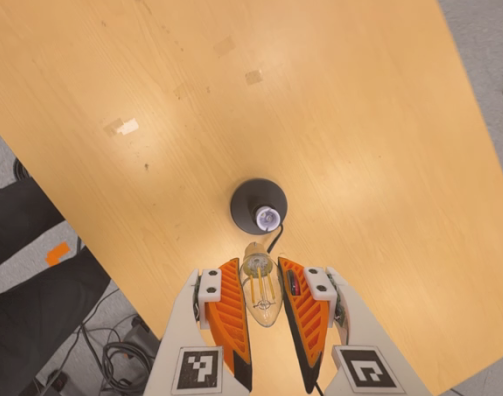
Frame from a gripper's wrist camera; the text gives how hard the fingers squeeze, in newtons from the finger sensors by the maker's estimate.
{"total": 11.9, "left": 12.2, "right": 11.7}